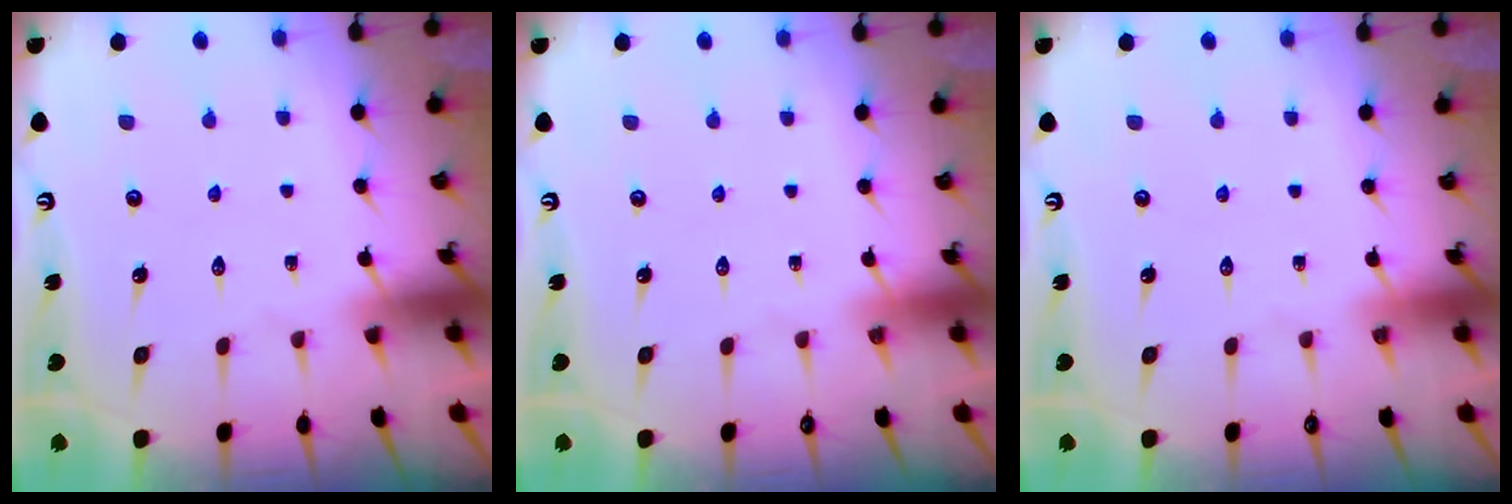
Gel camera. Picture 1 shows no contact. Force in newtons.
{"total": 0.0}
{"total": 0.0}